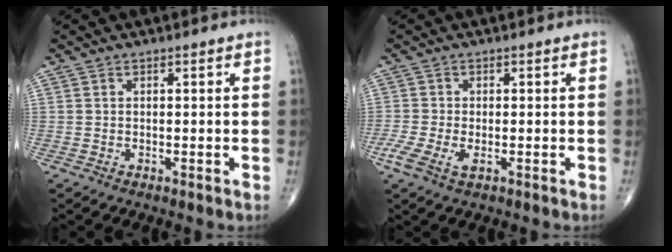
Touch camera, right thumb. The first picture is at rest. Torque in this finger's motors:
{"motor_torque": [0.56, 0.28, 0.13, 0.09, 0.05]}